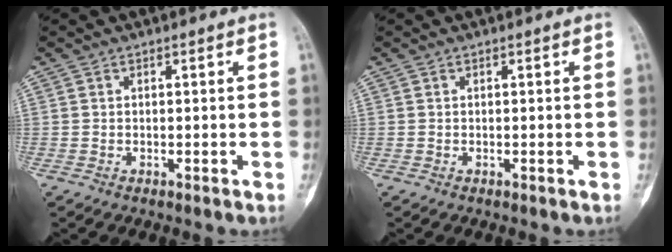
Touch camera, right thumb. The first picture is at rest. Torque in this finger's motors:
{"motor_torque": [0.29, 0.16, 0.10, -0.12, 0.06]}